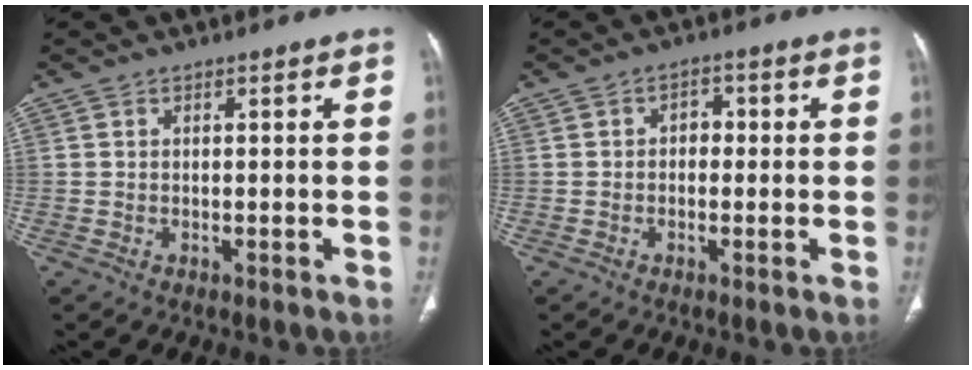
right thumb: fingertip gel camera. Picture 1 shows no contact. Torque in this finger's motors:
{"motor_torque": [-0.23, -0.46, -0.34, 0.17, 0.09]}